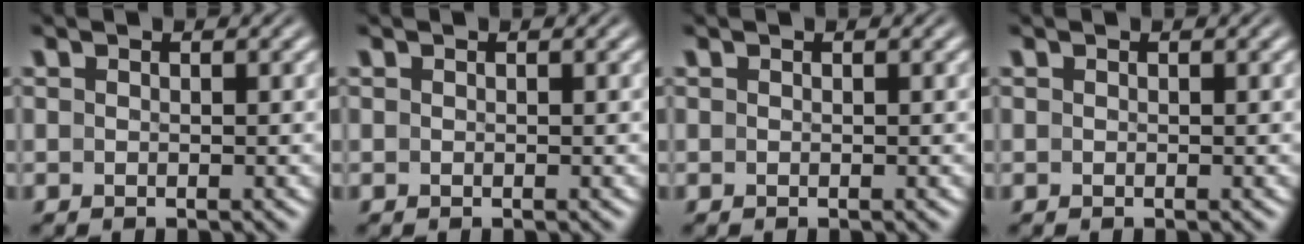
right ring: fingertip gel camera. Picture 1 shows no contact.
{"total": 0.0}
{"total": 0.0}
{"total": 0.0}